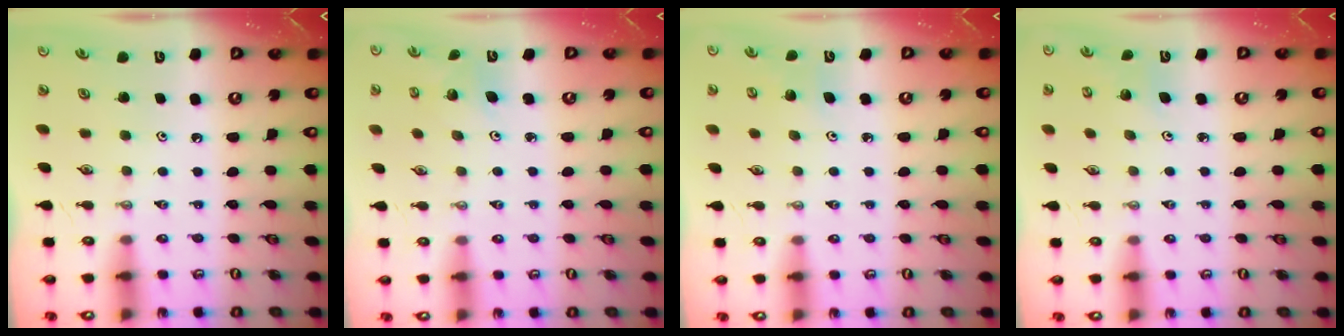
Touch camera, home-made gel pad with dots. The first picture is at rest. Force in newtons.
{"total": 2.7, "press": 2.7, "slide": 0.2}
{"total": 4.3, "press": 4.1, "slide": 1.0}
{"total": 4.0, "press": 3.6, "slide": 1.7}